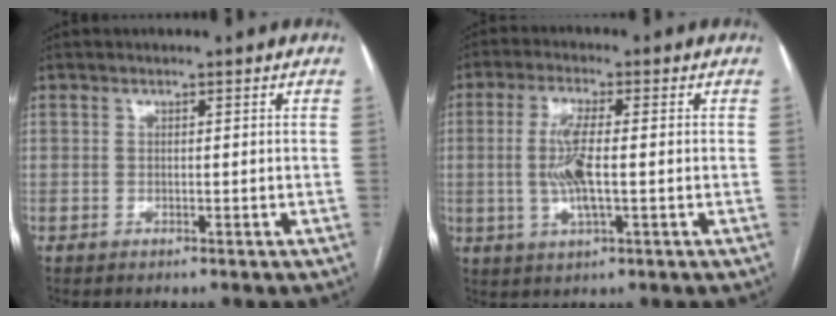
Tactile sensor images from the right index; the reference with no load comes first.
{"total": 7.0, "force": [-0.4, 1.2, 6.9], "torque": [-0.146, -0.005, -0.009]}